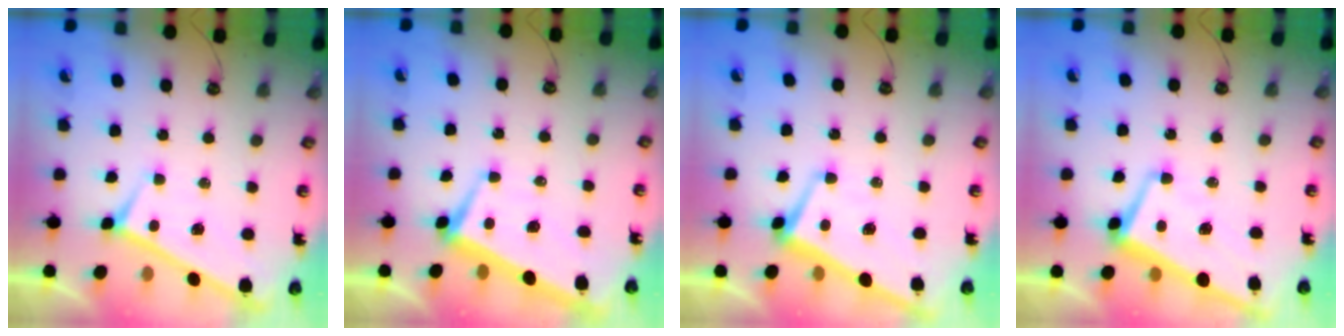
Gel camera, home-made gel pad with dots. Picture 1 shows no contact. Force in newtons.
{"total": 1.7, "press": 1.3, "slide": 1.0}
{"total": 1.5, "press": 1.3, "slide": 0.8}
{"total": 1.6, "press": 1.2, "slide": 1.1}